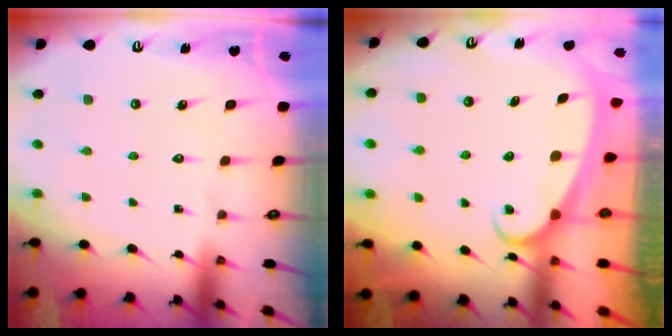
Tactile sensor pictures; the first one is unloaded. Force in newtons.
{"total": 2.4, "press": 2.4, "slide": 0.3}